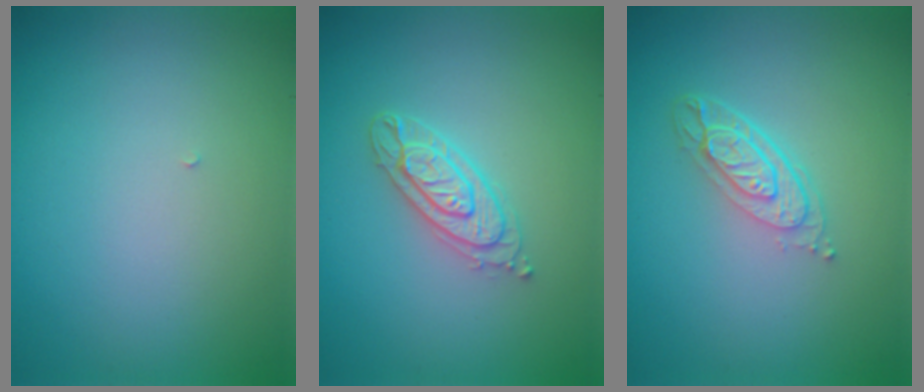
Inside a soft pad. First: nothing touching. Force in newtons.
{"total": 2.6, "press": 2.5, "slide": 0.5}
{"total": 3.4, "press": 2.6, "slide": 2.2}